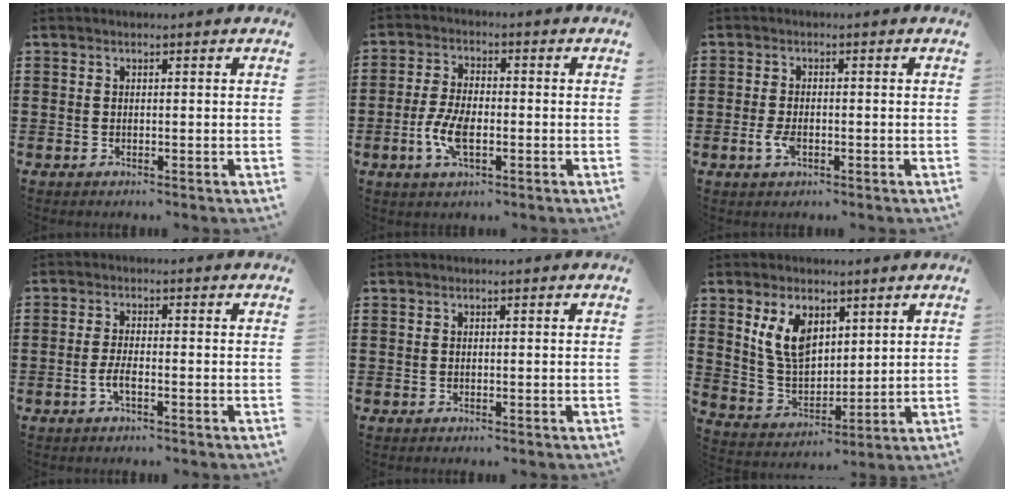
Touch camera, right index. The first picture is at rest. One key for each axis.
{"total": 6.3, "fx": -1.8, "fy": 2.9, "fz": 5.3, "tx": -0.125, "ty": -0.004, "tz": -0.038}
{"total": 2.8, "fx": -0.9, "fy": 1.4, "fz": 2.3, "tx": -0.057, "ty": -0.007, "tz": -0.018}
{"total": 2.6, "fx": -1.2, "fy": 0.5, "fz": 2.2, "tx": -0.053, "ty": -0.003, "tz": -0.027}
{"total": 0.0}
{"total": 8.5, "fx": 3.8, "fy": 5.1, "fz": 5.7, "tx": -0.141, "ty": 0.006, "tz": 0.068}